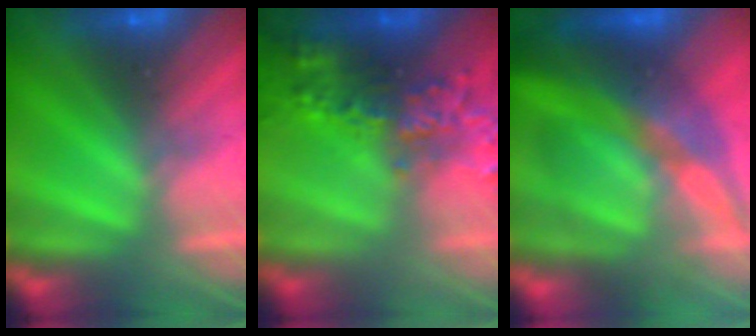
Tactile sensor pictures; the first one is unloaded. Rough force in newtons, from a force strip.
{"total": 6.9}
{"total": 11.2}